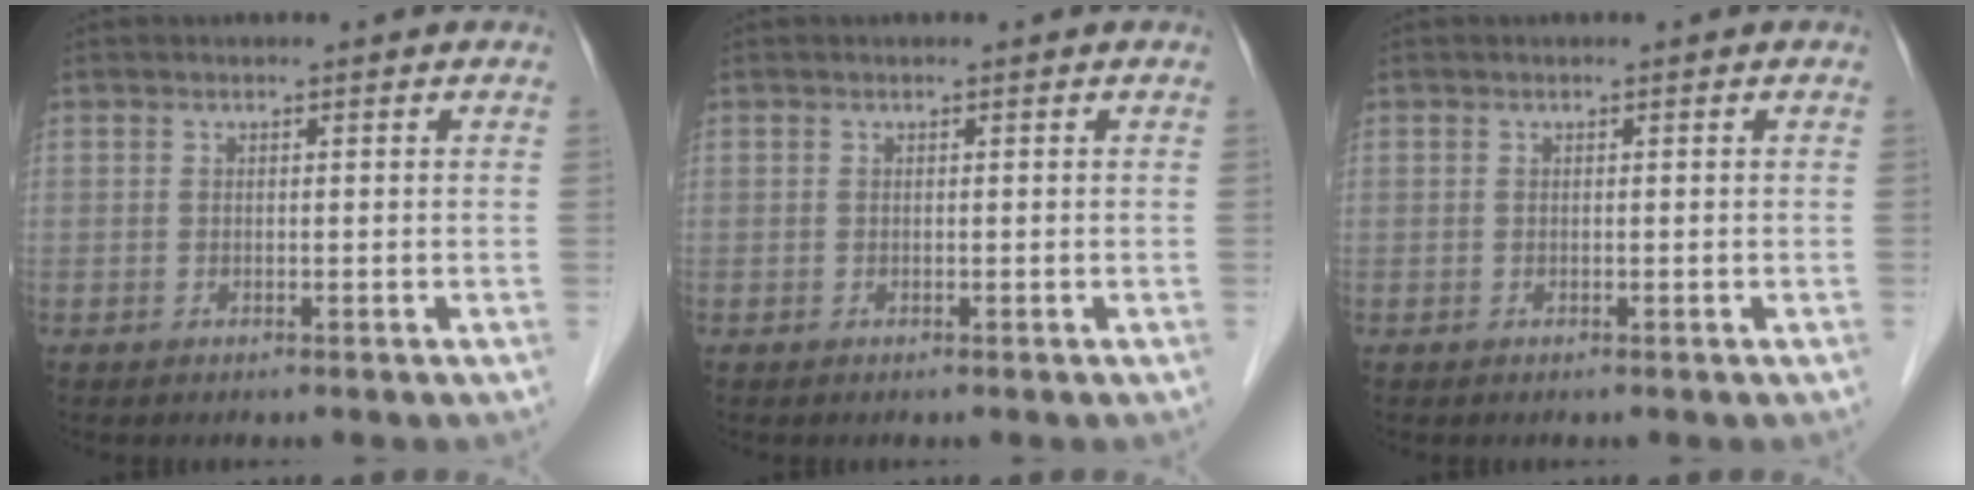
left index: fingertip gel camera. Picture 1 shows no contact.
{"total": 0.0}
{"total": 0.0}